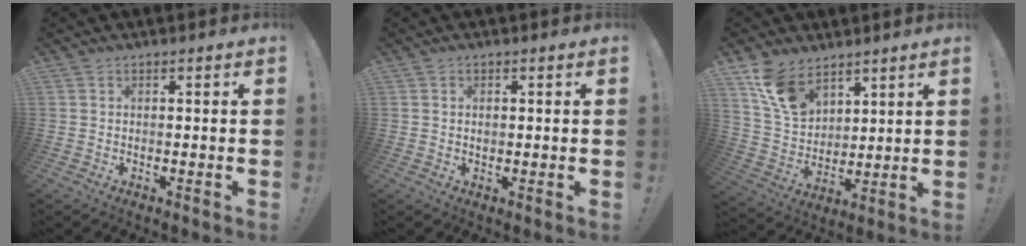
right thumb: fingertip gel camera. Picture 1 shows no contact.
{"total": 0.9, "force": [-0.1, 0.7, 0.6], "torque": [-0.008, 0.003, -0.003]}
{"total": 12.9, "force": [8.6, 7.6, 5.8], "torque": [-0.112, -0.045, 0.172]}